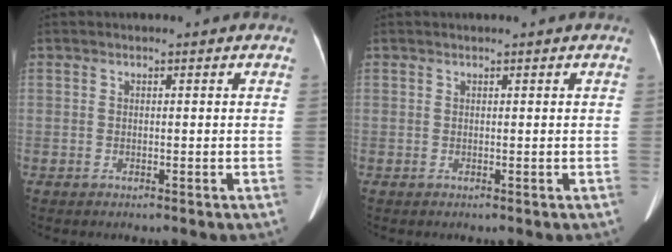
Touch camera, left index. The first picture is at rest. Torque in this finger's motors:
{"motor_torque": [-0.14, -0.06, -0.02, -0.01]}